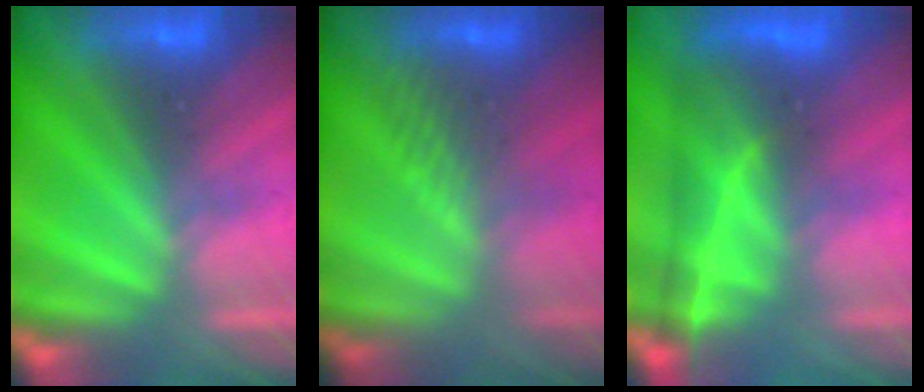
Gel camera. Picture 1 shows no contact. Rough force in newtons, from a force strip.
{"total": 2.6}
{"total": 3.8}